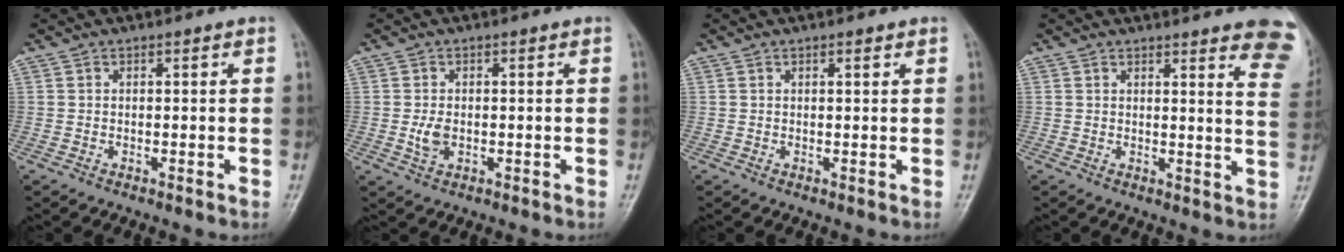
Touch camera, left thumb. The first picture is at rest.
{"total": 3.0, "force": [-0.3, 1.9, 2.2], "torque": [-0.043, -0.001, -0.005]}
{"total": 1.1, "force": [0.6, 0.3, 0.8], "torque": [-0.012, -0.001, 0.009]}
{"total": 13.5, "force": [10.4, 2.5, 8.3], "torque": [-0.065, -0.058, 0.097]}